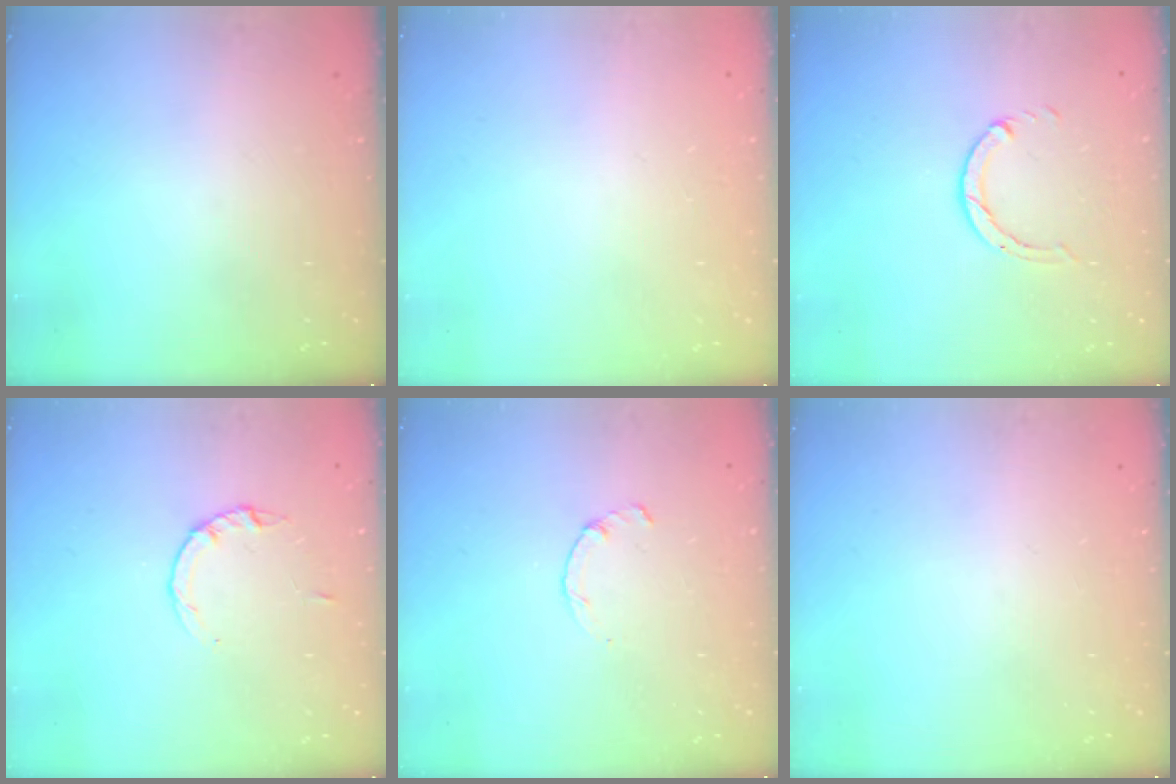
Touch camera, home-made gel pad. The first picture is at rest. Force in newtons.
{"total": 2.5, "press": 2.5, "slide": 0.2}
{"total": 3.2, "press": 3.2, "slide": 0.5}
{"total": 2.8, "press": 2.8, "slide": 0.4}
{"total": 0.9, "press": 0.8, "slide": 0.3}
{"total": 0.0}